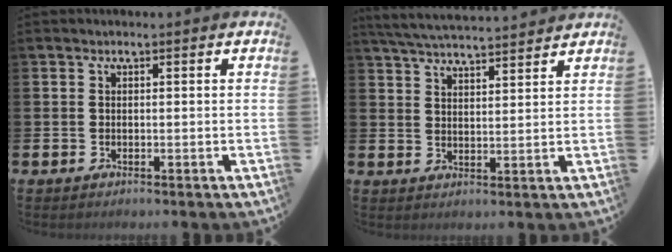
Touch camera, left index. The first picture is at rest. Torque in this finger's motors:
{"motor_torque": [0.54, -0.73, 0.09, 0.06]}